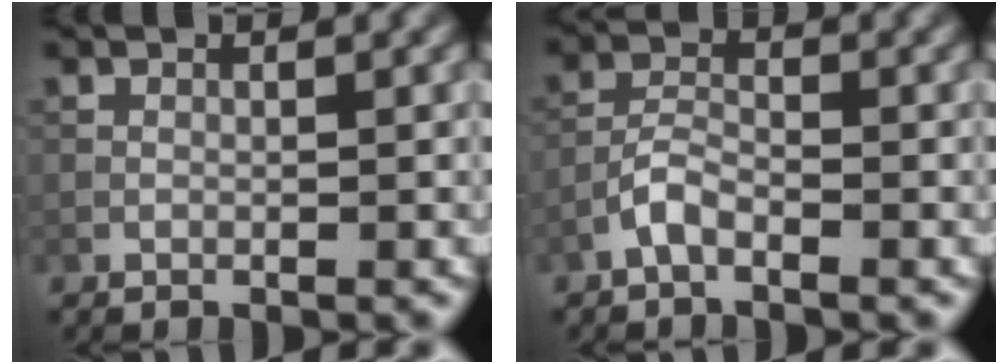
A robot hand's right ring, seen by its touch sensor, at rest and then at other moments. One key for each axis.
{"total": 2.4, "fx": -1.6, "fy": 0.9, "fz": 1.5, "tx": -0.029, "ty": 0.008, "tz": -0.037}